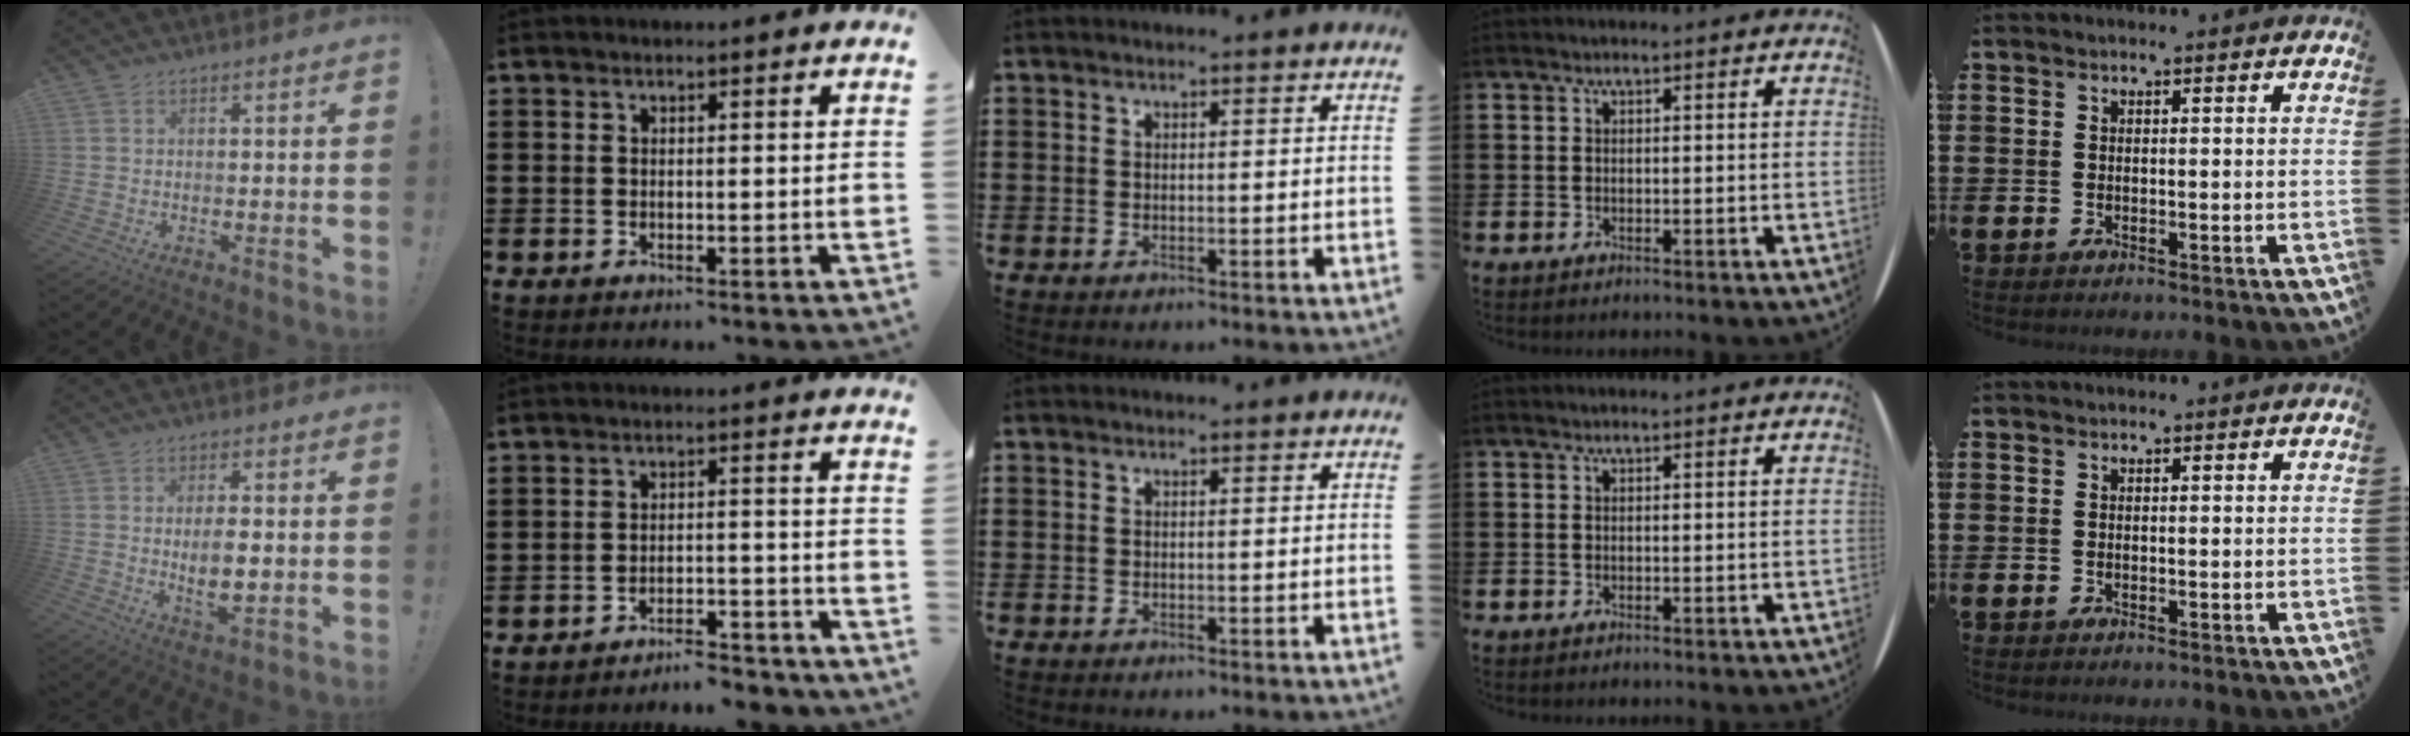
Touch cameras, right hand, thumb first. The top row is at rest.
{"thumb": {"total": 7.3, "force": [-0.1, 3.0, 6.6], "torque": [-0.116, -0.011, -0.005]}, "index": {"total": 4.2, "force": [-4.1, 0.2, 0.7], "torque": [-0.017, 0.002, -0.086]}}